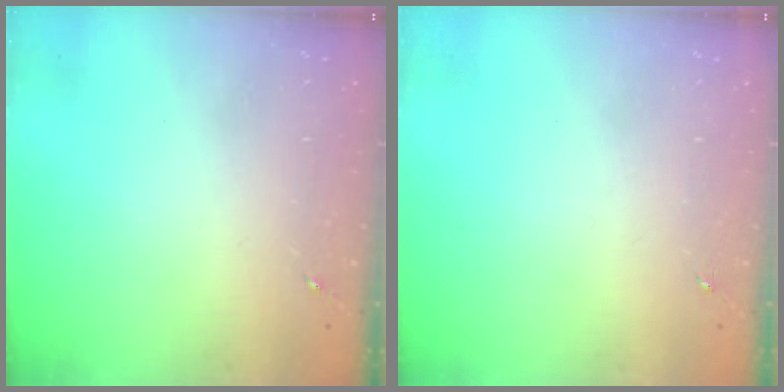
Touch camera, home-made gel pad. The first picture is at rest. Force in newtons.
{"total": 0.0}